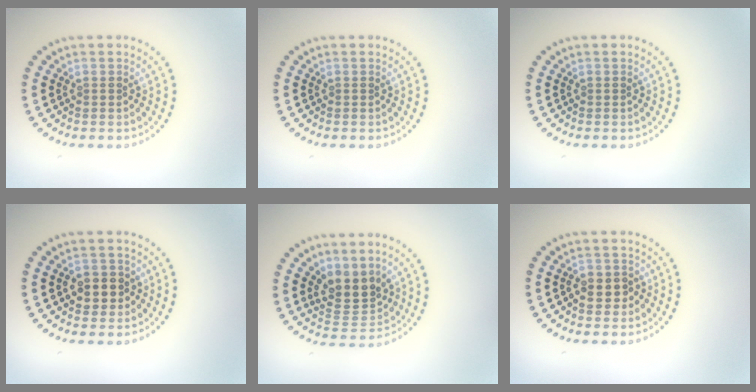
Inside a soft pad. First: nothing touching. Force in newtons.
{"total": 0.0}
{"total": 0.0}
{"total": 2.3, "press": 2.2, "slide": 0.6}
{"total": 3.4, "press": 3.0, "slide": 1.6}
{"total": 2.4, "press": 2.3, "slide": 0.9}